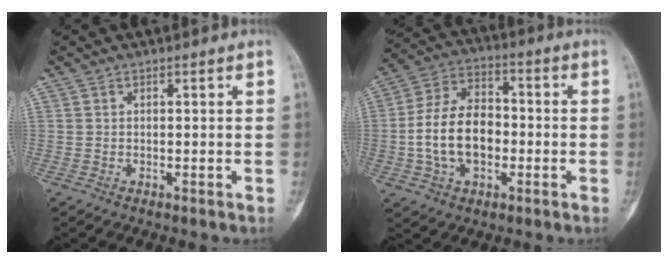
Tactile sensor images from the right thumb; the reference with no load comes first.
{"total": 14.3, "force": [-2.1, 9.5, 10.6], "torque": [-0.183, 0.033, -0.039]}